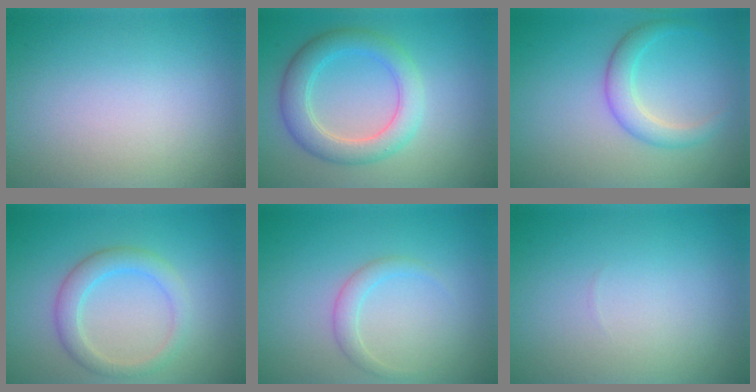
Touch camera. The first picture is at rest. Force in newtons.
{"total": 4.3, "press": 4.3, "slide": 0.1}
{"total": 2.6, "press": 2.6, "slide": 0.1}
{"total": 2.9, "press": 2.9, "slide": 0.1}
{"total": 1.5, "press": 1.5, "slide": 0.0}
{"total": 0.0}